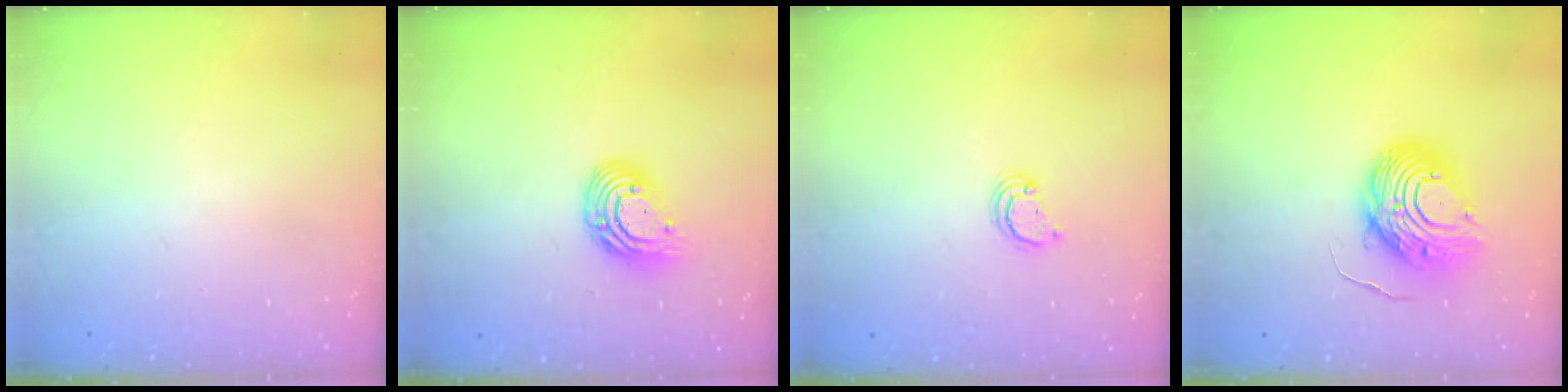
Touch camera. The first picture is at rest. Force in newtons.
{"total": 10.7, "press": 10.7, "slide": 0.8}
{"total": 2.6, "press": 2.6, "slide": 0.2}
{"total": 12.1, "press": 12.1, "slide": 1.4}